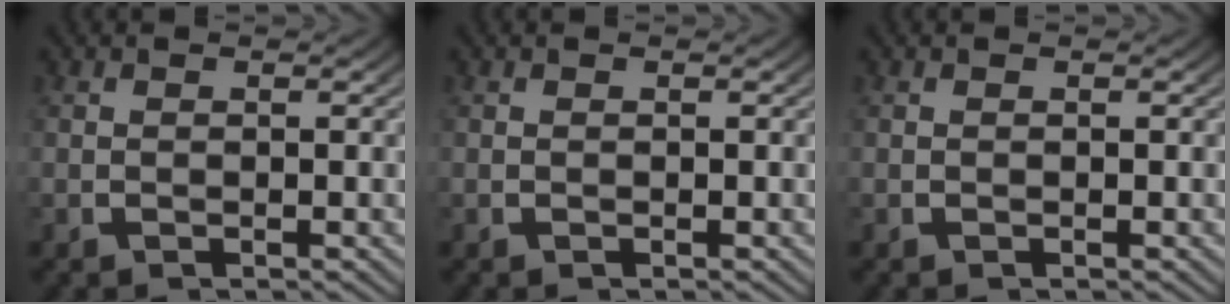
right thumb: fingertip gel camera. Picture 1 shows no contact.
{"total": 0.0}
{"total": 0.0}